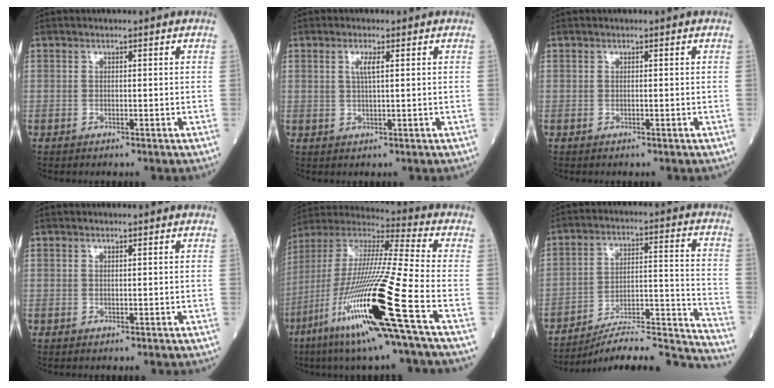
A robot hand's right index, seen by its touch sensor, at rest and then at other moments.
{"total": 2.2, "force": [0.8, 0.1, 2.1], "torque": [-0.046, 0.001, 0.017]}
{"total": 0.0}
{"total": 0.0}
{"total": 23.8, "force": [-9.7, -0.5, 21.8], "torque": [-0.449, -0.052, -0.188]}
{"total": 19.3, "force": [-18.8, 0.1, 4.5], "torque": [-0.036, 0.043, -0.271]}